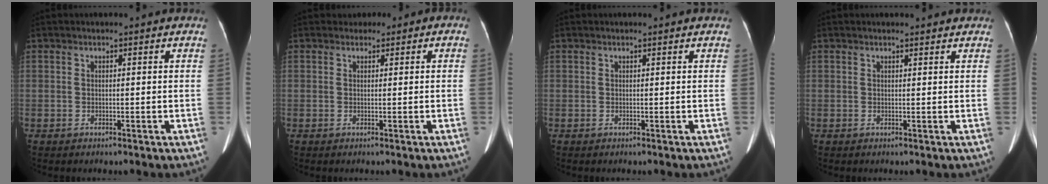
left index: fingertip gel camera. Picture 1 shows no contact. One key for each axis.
{"total": 1.2, "fx": 0.4, "fy": 1.1, "fz": 0.1, "tx": 0.003, "ty": 0.007, "tz": 0.000}
{"total": 0.0}
{"total": 2.1, "fx": 2.0, "fy": 0.4, "fz": 0.7, "tx": -0.014, "ty": 0.007, "tz": 0.020}